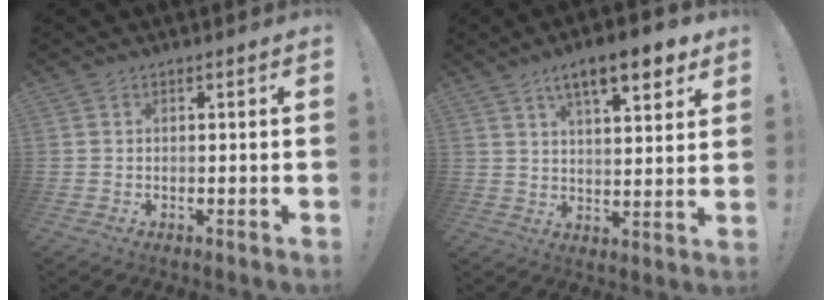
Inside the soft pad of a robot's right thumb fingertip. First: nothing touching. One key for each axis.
{"total": 11.9, "fx": 7.3, "fy": 3.2, "fz": 8.9, "tx": -0.125, "ty": -0.038, "tz": 0.116}